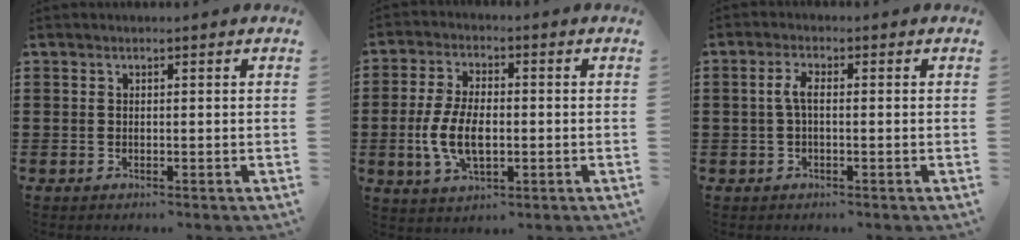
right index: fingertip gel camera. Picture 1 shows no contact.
{"total": 8.0, "force": [-1.3, 4.0, 6.9], "torque": [-0.153, -0.001, -0.027]}
{"total": 2.7, "force": [-0.3, 0.9, 2.5], "torque": [-0.062, -0.002, -0.012]}